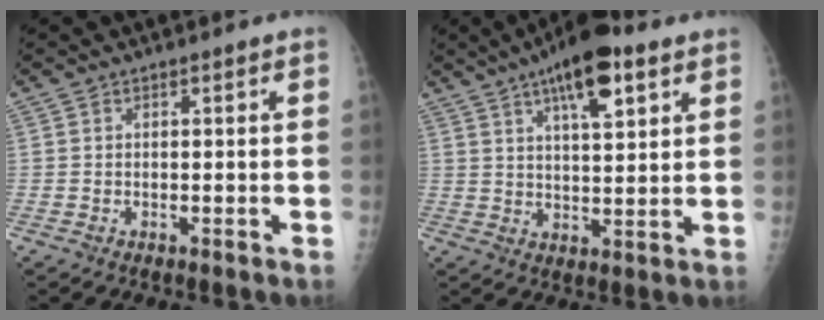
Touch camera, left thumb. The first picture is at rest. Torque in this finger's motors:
{"motor_torque": [1.96, 1.03, 1.17, -0.67, 0.21]}